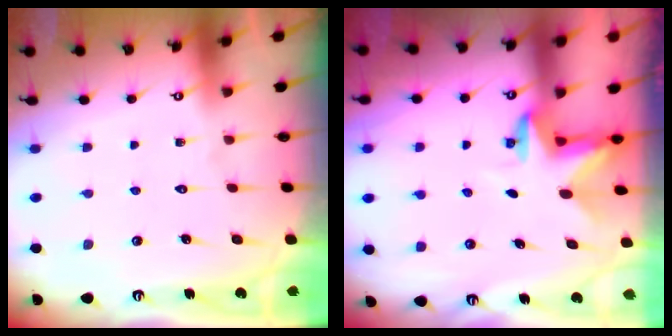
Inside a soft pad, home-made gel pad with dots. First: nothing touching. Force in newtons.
{"total": 2.9, "press": 2.9, "slide": 0.1}